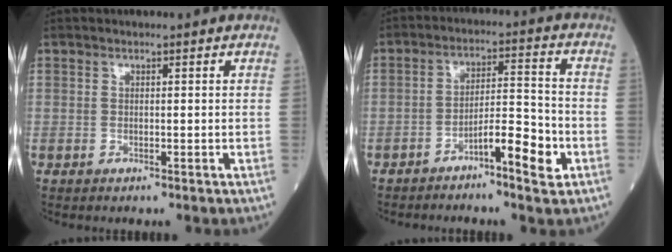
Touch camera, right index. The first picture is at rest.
{"total": 7.4, "force": [-3.9, 1.1, 6.2], "torque": [-0.099, 0.014, -0.062]}